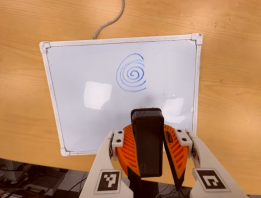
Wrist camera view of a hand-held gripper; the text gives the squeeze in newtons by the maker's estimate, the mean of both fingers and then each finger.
{"total": 12.0, "left": 10.7, "right": 13.2}